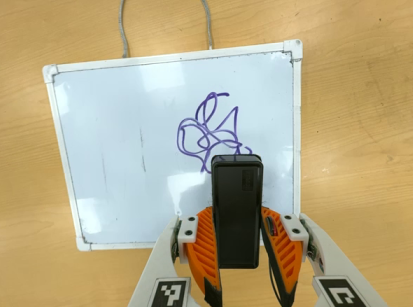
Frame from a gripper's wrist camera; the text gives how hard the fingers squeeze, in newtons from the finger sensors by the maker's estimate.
{"total": 4.0, "left": 2.5, "right": 5.5}